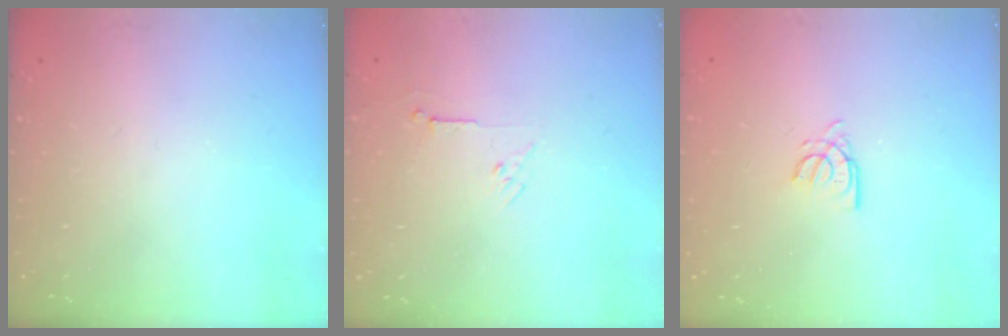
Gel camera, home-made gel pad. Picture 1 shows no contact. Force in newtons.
{"total": 3.5, "press": 3.4, "slide": 0.7}
{"total": 5.0, "press": 5.0, "slide": 0.4}